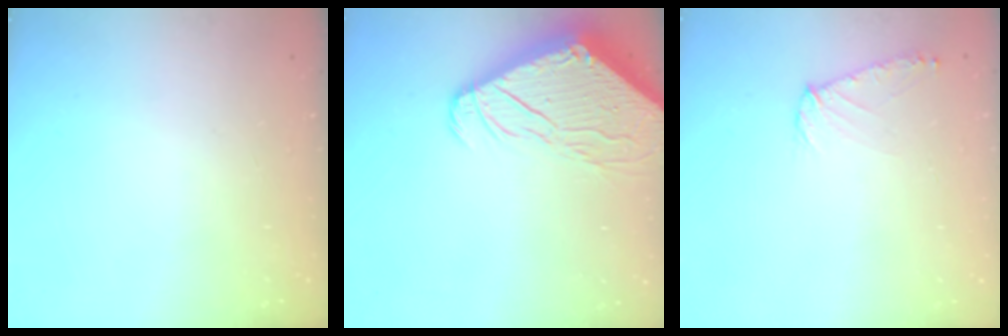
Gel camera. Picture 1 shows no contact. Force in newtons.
{"total": 10.5, "press": 10.4, "slide": 1.2}
{"total": 7.3, "press": 7.2, "slide": 0.7}